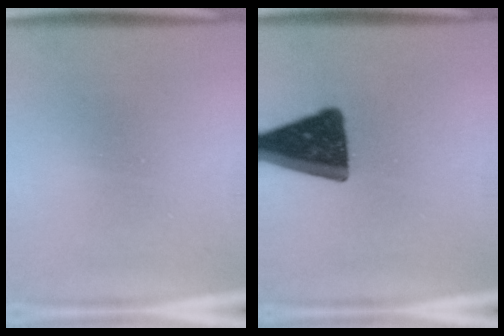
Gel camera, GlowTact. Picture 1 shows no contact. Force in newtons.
{"total": 16.3}